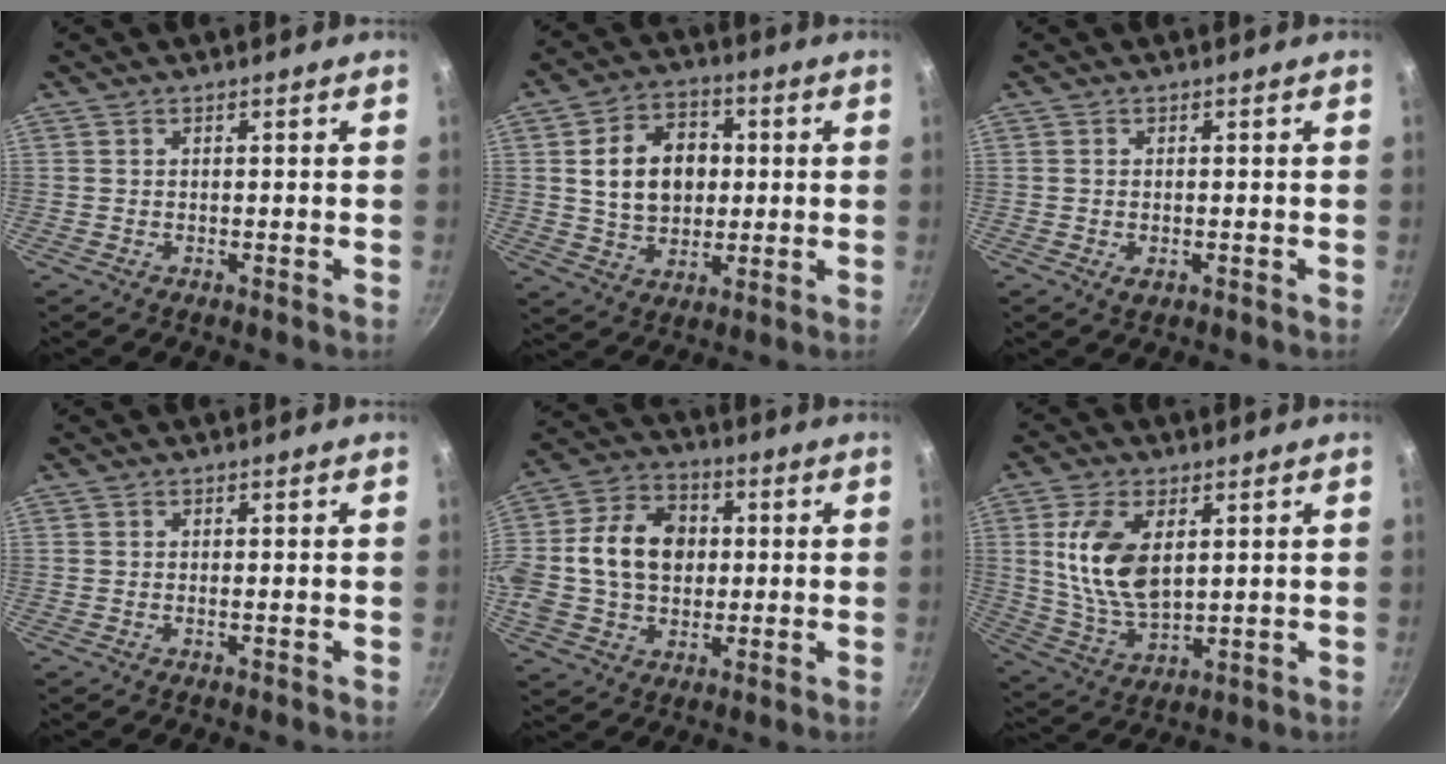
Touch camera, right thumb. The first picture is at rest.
{"total": 13.0, "force": [1.5, 9.7, 8.5], "torque": [-0.109, 0.009, 0.025]}
{"total": 1.6, "force": [-0.4, 1.0, 1.2], "torque": [-0.020, -0.003, -0.005]}
{"total": 0.0}
{"total": 17.9, "force": [1.2, 13.5, 11.7], "torque": [-0.201, 0.024, 0.008]}
{"total": 13.0, "force": [3.1, 7.2, 10.4], "torque": [-0.194, -0.019, 0.069]}